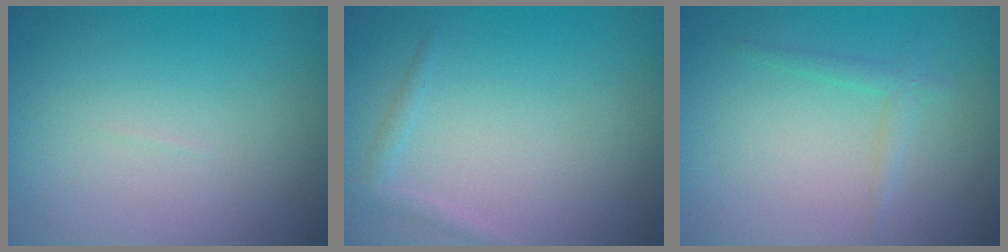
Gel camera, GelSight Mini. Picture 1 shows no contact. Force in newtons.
{"total": 1.1, "press": 1.1, "slide": 0.0}
{"total": 1.2, "press": 1.2, "slide": 0.1}